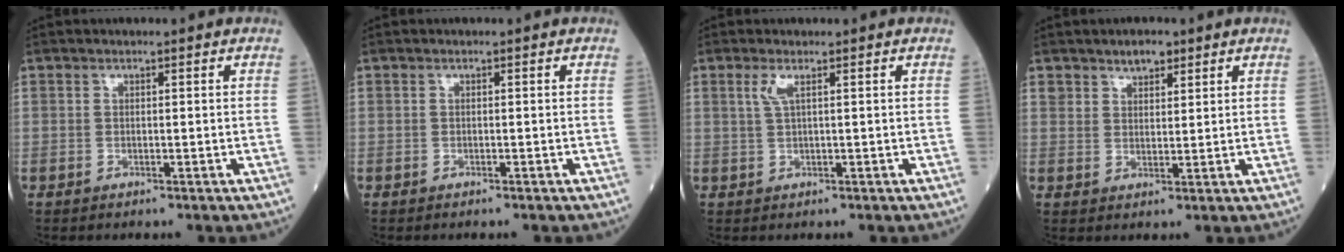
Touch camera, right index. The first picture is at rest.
{"total": 0.0}
{"total": 2.0, "force": [0.9, 0.1, 1.8], "torque": [-0.048, 0.003, 0.019]}
{"total": 3.5, "force": [2.6, 1.8, 1.5], "torque": [-0.026, 0.003, 0.046]}